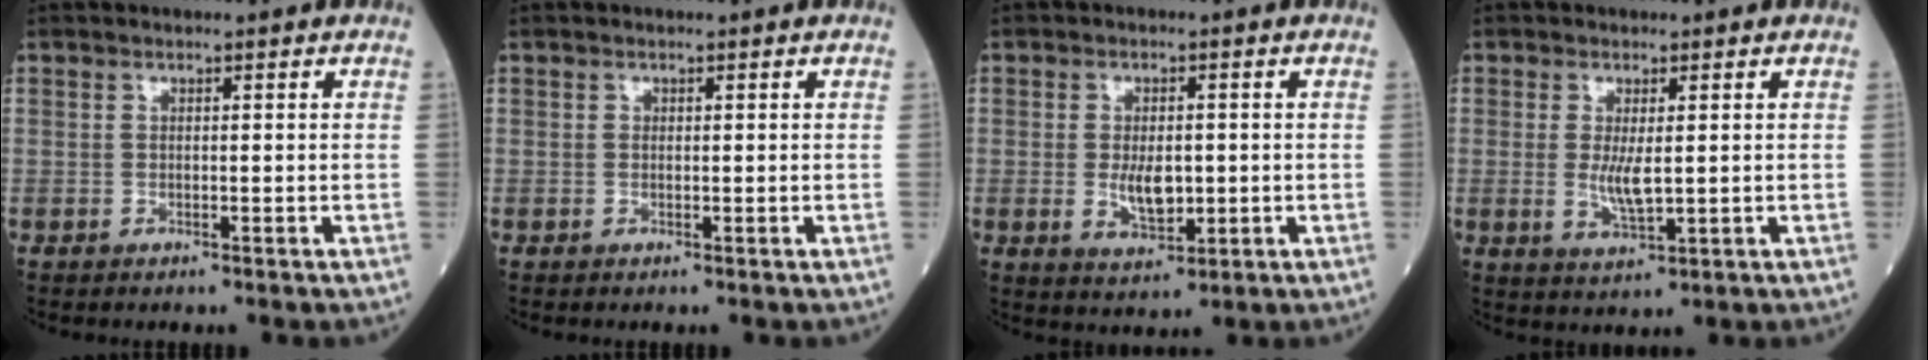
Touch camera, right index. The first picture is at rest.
{"total": 0.0}
{"total": 5.2, "force": [-0.5, 2.3, 4.6], "torque": [-0.083, -0.008, -0.002]}
{"total": 4.0, "force": [0.1, 0.9, 3.9], "torque": [-0.080, -0.010, 0.007]}